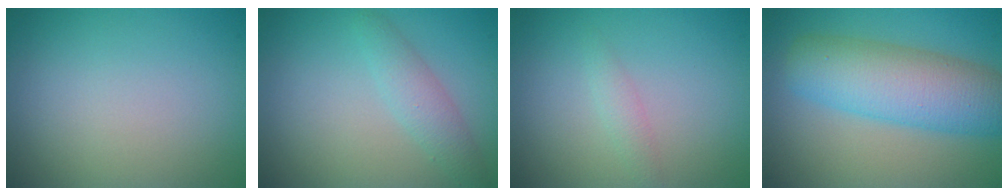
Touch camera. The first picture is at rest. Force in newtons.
{"total": 2.2, "press": 2.2, "slide": 0.1}
{"total": 1.2, "press": 1.2, "slide": 0.0}
{"total": 7.7, "press": 7.7, "slide": 0.2}